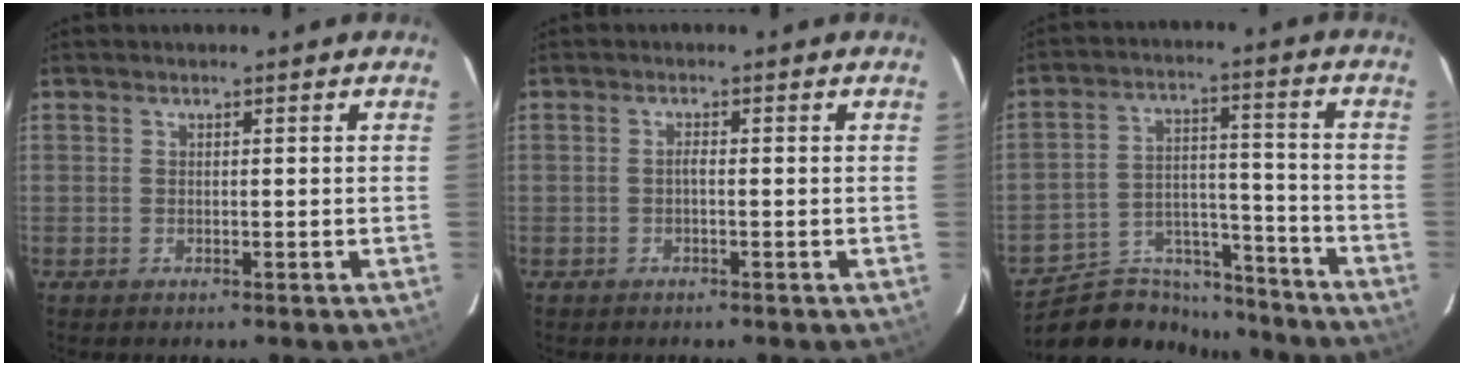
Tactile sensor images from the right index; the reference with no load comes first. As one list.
[{"total": 0.8, "force": [-0.4, 0.1, 0.7], "torque": [-0.011, 0.005, -0.008]}, {"total": 15.3, "force": [-13.6, 6.3, 3.0], "torque": [-0.066, 0.041, -0.209]}]